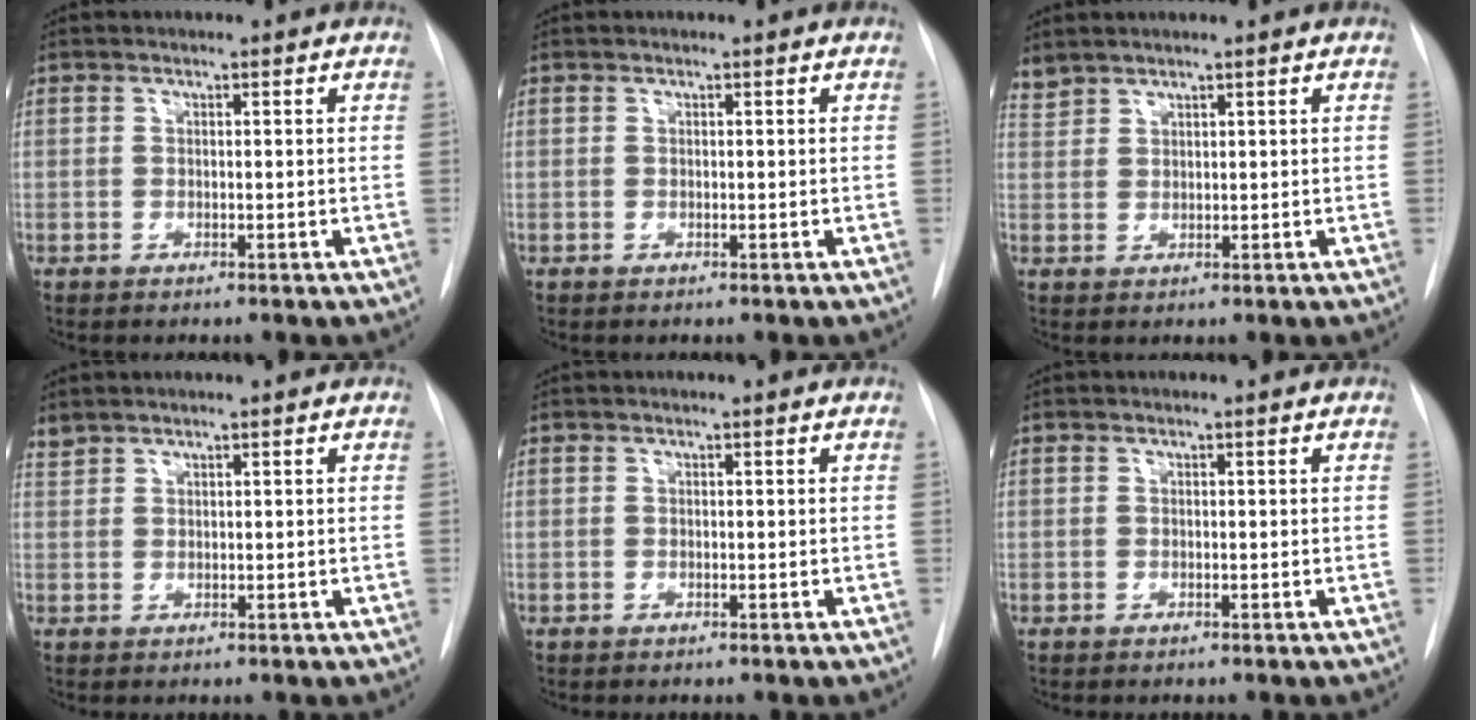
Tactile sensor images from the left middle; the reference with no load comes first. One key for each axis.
{"total": 0.0}
{"total": 2.0, "fx": 2.0, "fy": 0.2, "fz": 0.0, "tx": -0.008, "ty": 0.014, "tz": 0.048}
{"total": 1.2, "fx": 1.2, "fy": 0.1, "fz": 0.0, "tx": -0.009, "ty": 0.011, "tz": 0.031}
{"total": 0.0}
{"total": 0.0}